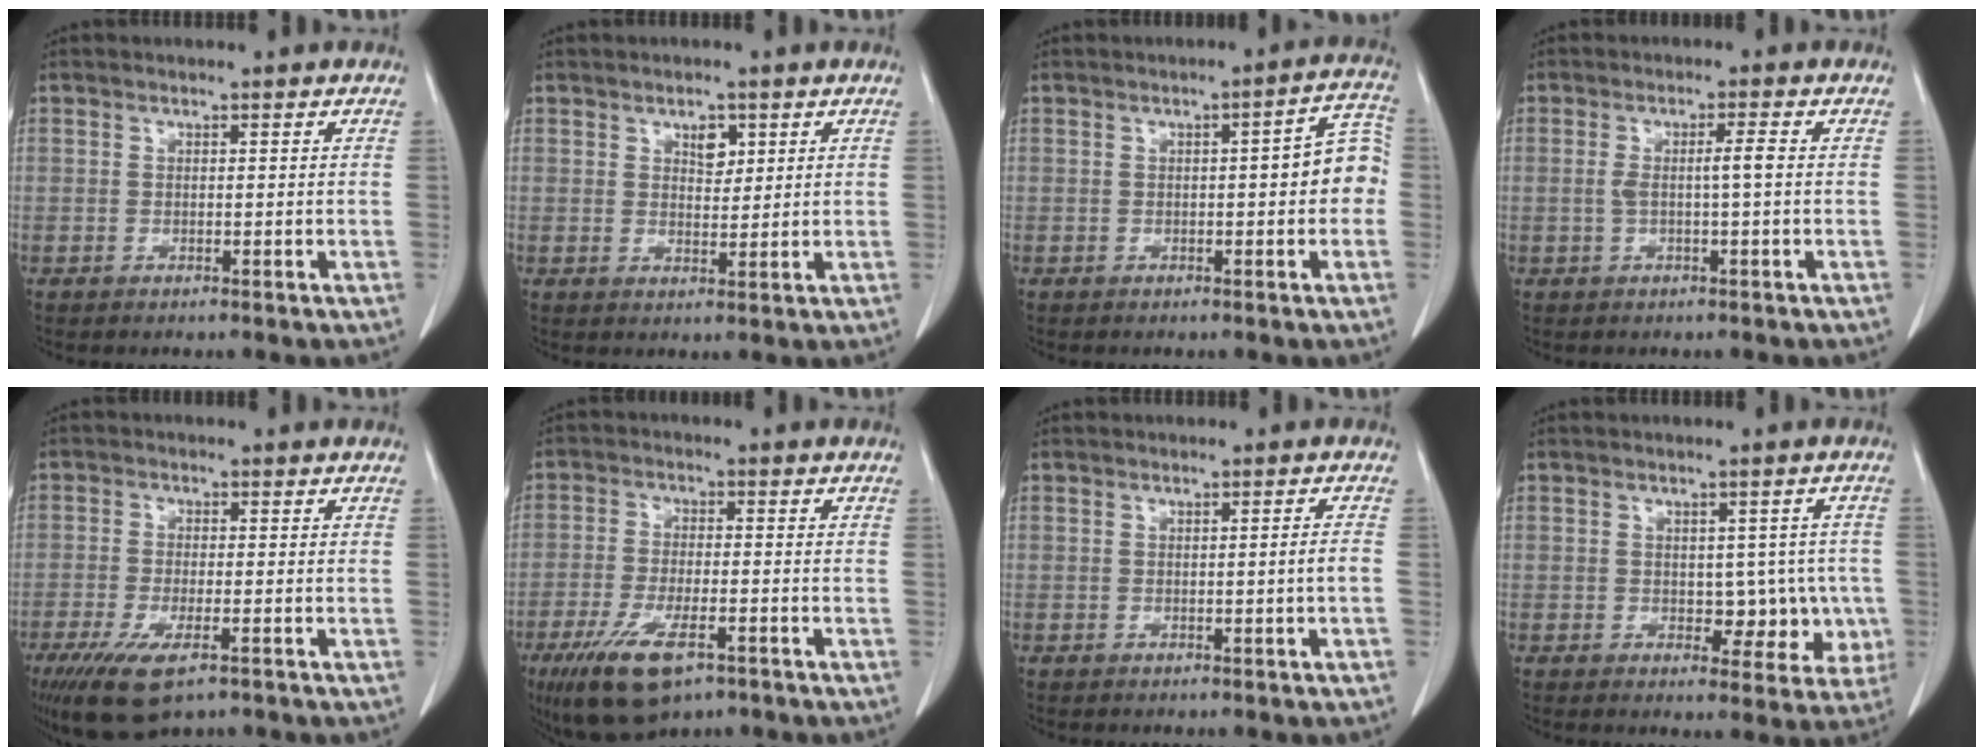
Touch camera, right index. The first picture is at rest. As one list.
[{"total": 2.8, "force": [1.4, 1.6, 1.8], "torque": [-0.027, -0.002, 0.025]}, {"total": 6.5, "force": [-0.3, 1.4, 6.3], "torque": [-0.073, 0.026, -0.008]}, {"total": 3.0, "force": [0.0, -0.1, 3.0], "torque": [-0.057, 0.004, 0.001]}, {"total": 8.8, "force": [-5.3, 2.6, 6.6], "torque": [-0.123, -0.020, -0.083]}, {"total": 10.9, "force": [-6.2, 3.5, 8.1], "torque": [-0.156, -0.020, -0.100]}, {"total": 1.6, "force": [-0.5, -0.5, 1.4], "torque": [-0.022, -0.002, -0.007]}, {"total": 6.4, "force": [-0.7, 4.1, 4.9], "torque": [-0.039, 0.015, 0.000]}]